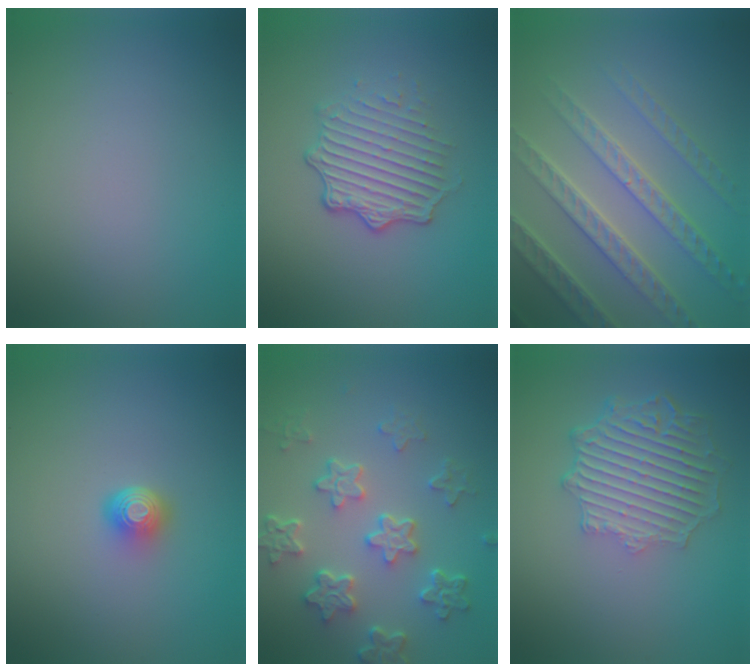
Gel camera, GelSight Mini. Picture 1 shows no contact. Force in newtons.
{"total": 4.6, "press": 3.3, "slide": 3.3}
{"total": 6.9, "press": 5.3, "slide": 4.4}
{"total": 2.1, "press": 1.4, "slide": 1.6}
{"total": 5.7, "press": 4.2, "slide": 3.8}
{"total": 6.0, "press": 4.6, "slide": 3.9}